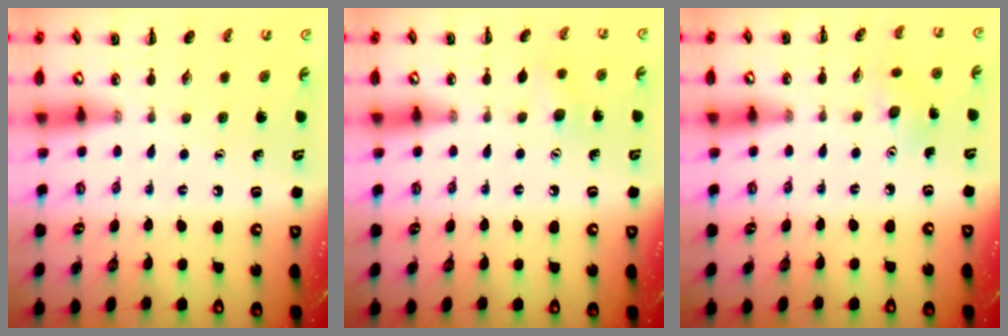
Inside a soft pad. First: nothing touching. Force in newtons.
{"total": 7.7, "press": 7.5, "slide": 1.6}
{"total": 3.2, "press": 3.0, "slide": 0.9}